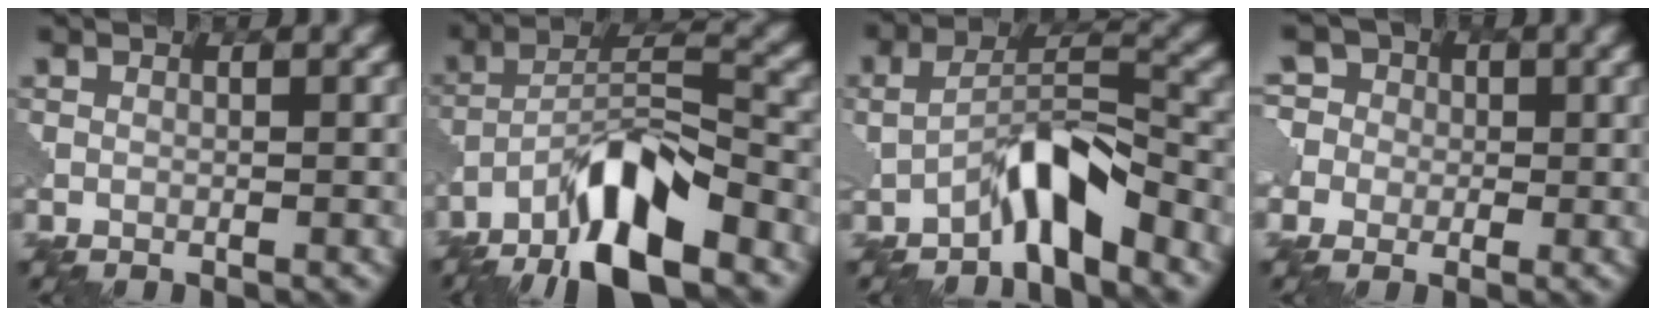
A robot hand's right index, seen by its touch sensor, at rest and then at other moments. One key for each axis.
{"total": 10.1, "fx": -6.9, "fy": 2.7, "fz": 7.0, "tx": -0.119, "ty": 0.013, "tz": -0.130}
{"total": 4.7, "fx": -3.0, "fy": 1.5, "fz": 3.2, "tx": -0.053, "ty": 0.018, "tz": -0.053}
{"total": 6.7, "fx": 1.0, "fy": 6.0, "fz": 2.8, "tx": -0.053, "ty": 0.045, "tz": -0.022}